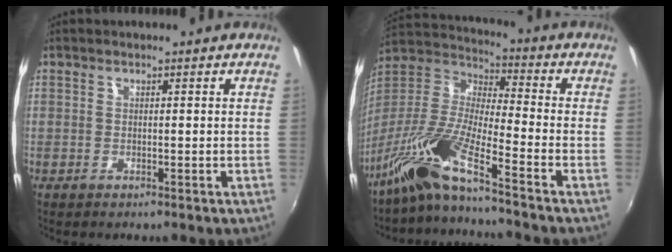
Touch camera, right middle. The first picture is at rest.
{"total": 12.7, "force": [-9.2, 0.3, 8.7], "torque": [-0.175, -0.005, -0.192]}